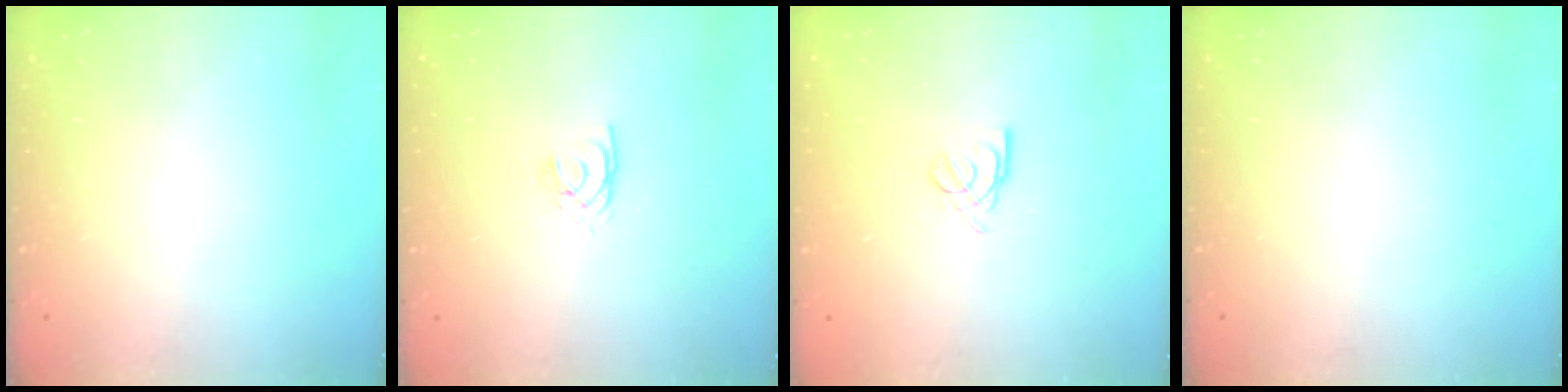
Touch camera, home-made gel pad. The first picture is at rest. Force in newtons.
{"total": 1.8, "press": 1.8, "slide": 0.2}
{"total": 3.0, "press": 2.9, "slide": 0.5}
{"total": 0.0}